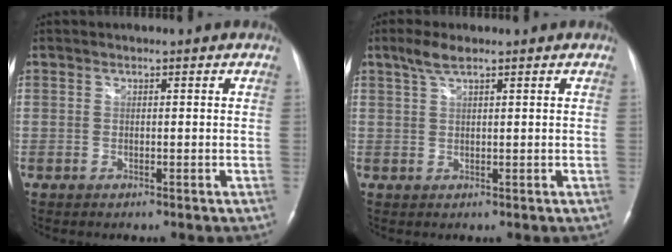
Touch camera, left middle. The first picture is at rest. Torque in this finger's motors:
{"motor_torque": [0.49, -0.26, 0.02, 0.05]}